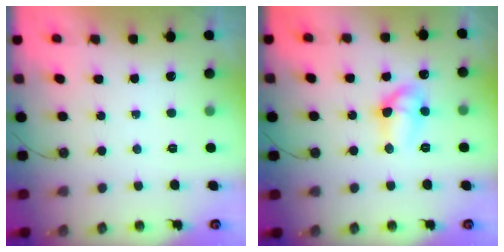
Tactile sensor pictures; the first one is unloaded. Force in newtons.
{"total": 9.8, "press": 9.8, "slide": 0.7}